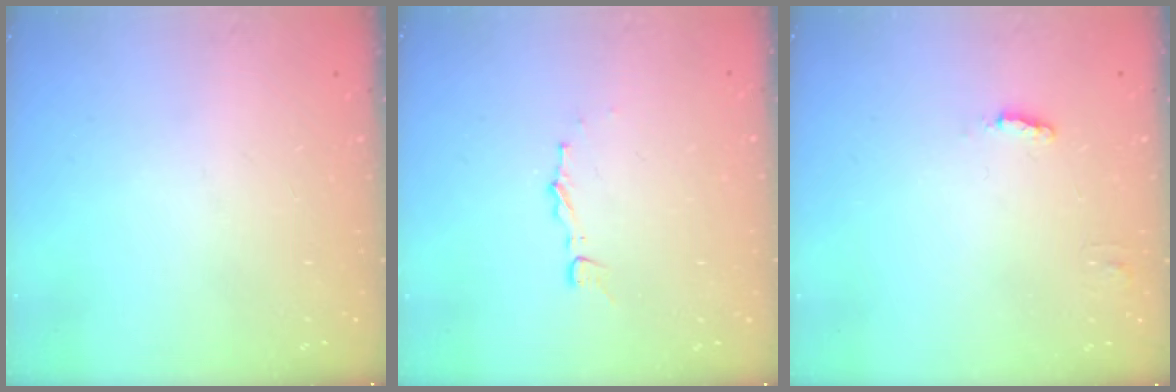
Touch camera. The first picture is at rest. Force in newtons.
{"total": 2.9, "press": 2.9, "slide": 0.3}
{"total": 3.7, "press": 3.7, "slide": 0.3}